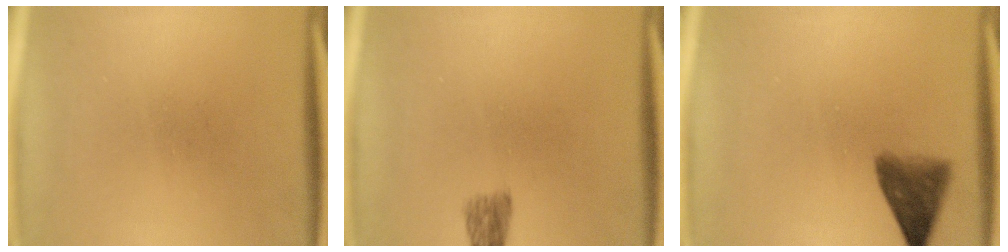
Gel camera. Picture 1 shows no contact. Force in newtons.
{"total": 2.5}
{"total": 5.2}